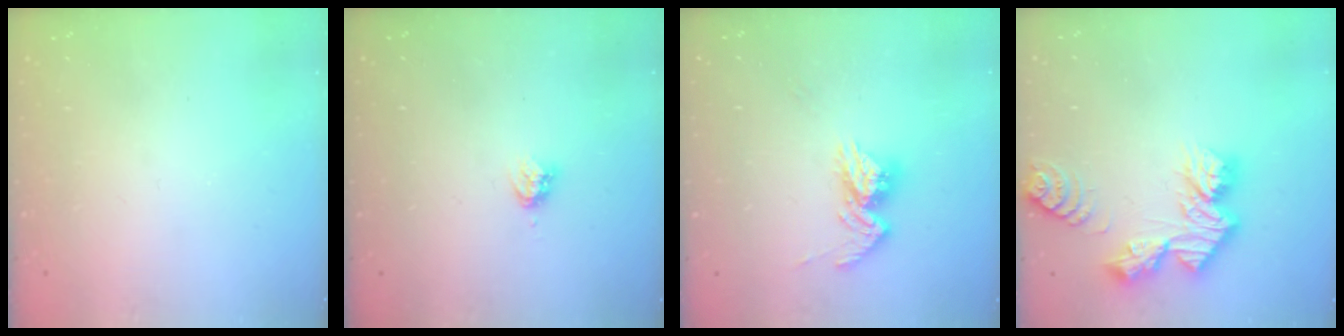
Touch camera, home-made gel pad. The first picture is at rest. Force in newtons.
{"total": 3.3, "press": 3.3, "slide": 0.4}
{"total": 11.5, "press": 11.4, "slide": 0.8}
{"total": 12.8, "press": 12.7, "slide": 1.1}